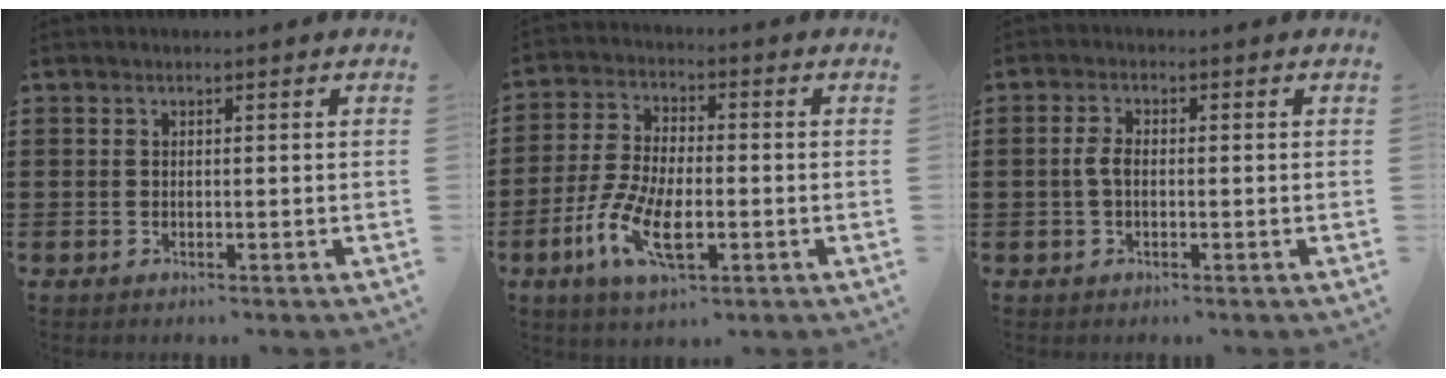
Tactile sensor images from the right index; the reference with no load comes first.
{"total": 9.4, "force": [-3.6, 3.7, 7.9], "torque": [-0.190, -0.015, -0.072]}
{"total": 2.5, "force": [-0.3, 1.2, 2.2], "torque": [-0.057, -0.004, -0.010]}